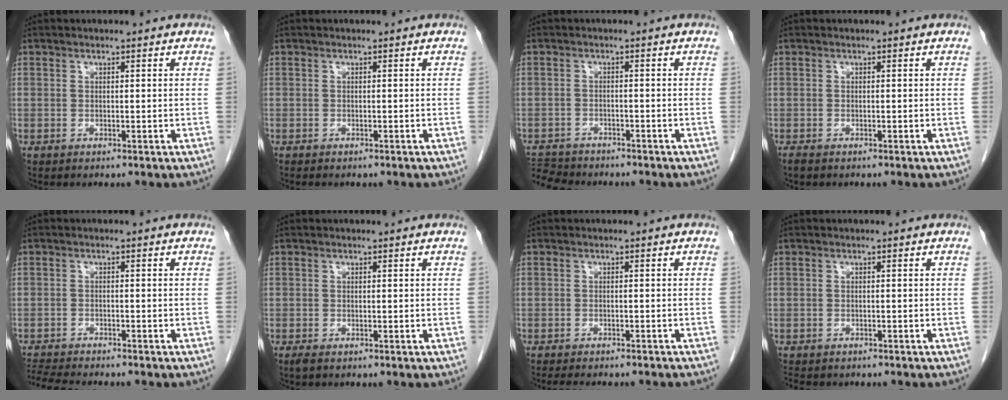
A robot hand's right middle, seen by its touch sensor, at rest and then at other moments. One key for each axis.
{"total": 2.0, "fx": -1.7, "fy": 0.6, "fz": 0.9, "tx": -0.018, "ty": -0.005, "tz": -0.016}
{"total": 6.6, "fx": -6.3, "fy": 1.8, "fz": 0.8, "tx": -0.019, "ty": -0.002, "tz": -0.104}
{"total": 0.9, "fx": -0.8, "fy": 0.3, "fz": 0.4, "tx": -0.014, "ty": -0.003, "tz": -0.014}
{"total": 7.3, "fx": -6.8, "fy": 0.4, "fz": 2.7, "tx": -0.046, "ty": -0.013, "tz": -0.110}
{"total": 0.8, "fx": -0.6, "fy": 0.2, "fz": 0.5, "tx": -0.013, "ty": -0.003, "tz": -0.008}
{"total": 9.2, "fx": -8.2, "fy": 1.8, "fz": 4.0, "tx": -0.048, "ty": -0.007, "tz": -0.098}
{"total": 5.3, "fx": -4.5, "fy": 2.1, "fz": 1.9, "tx": -0.029, "ty": -0.005, "tz": -0.059}